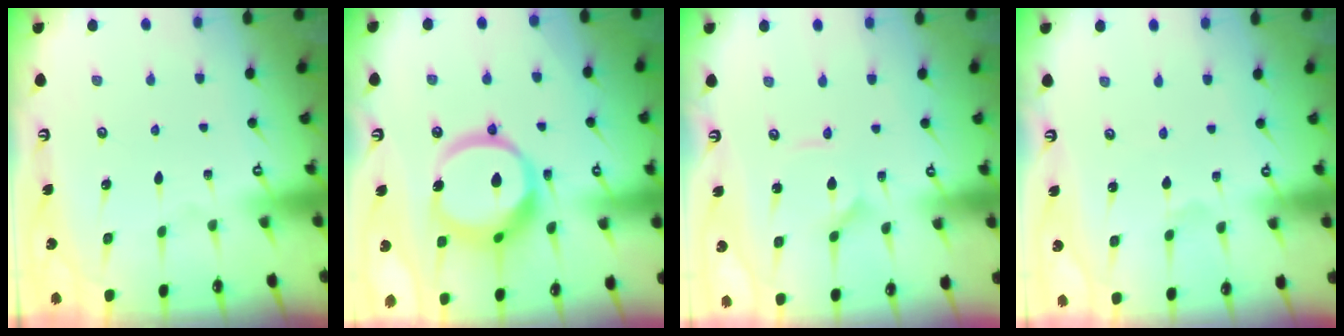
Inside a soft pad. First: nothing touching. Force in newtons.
{"total": 17.2, "press": 17.1, "slide": 2.0}
{"total": 1.2, "press": 1.2, "slide": 0.0}
{"total": 0.7, "press": 0.7, "slide": 0.1}